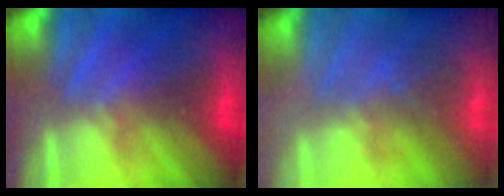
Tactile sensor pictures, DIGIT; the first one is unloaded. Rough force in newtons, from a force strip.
{"total": 2.8}